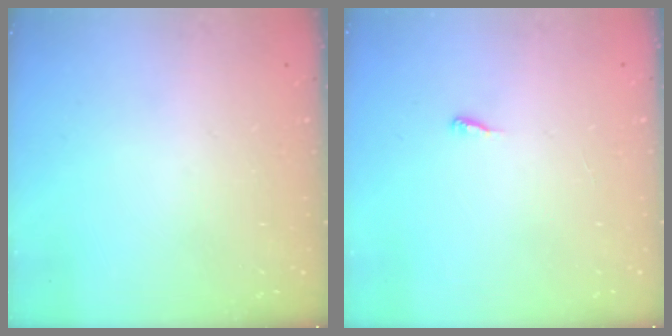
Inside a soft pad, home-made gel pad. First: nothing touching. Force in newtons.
{"total": 4.1, "press": 4.0, "slide": 0.5}